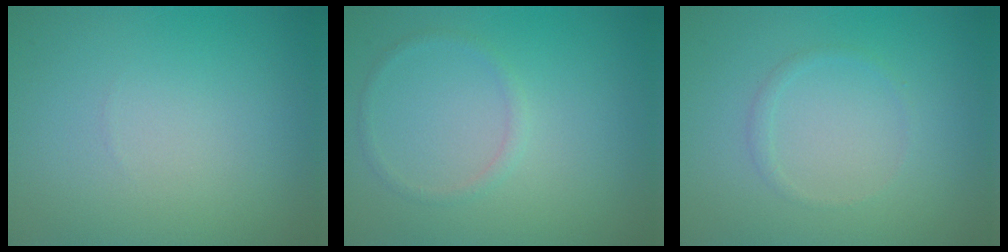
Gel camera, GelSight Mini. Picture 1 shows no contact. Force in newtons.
{"total": 1.0, "press": 0.9, "slide": 0.2}
{"total": 0.7, "press": 0.7, "slide": 0.0}